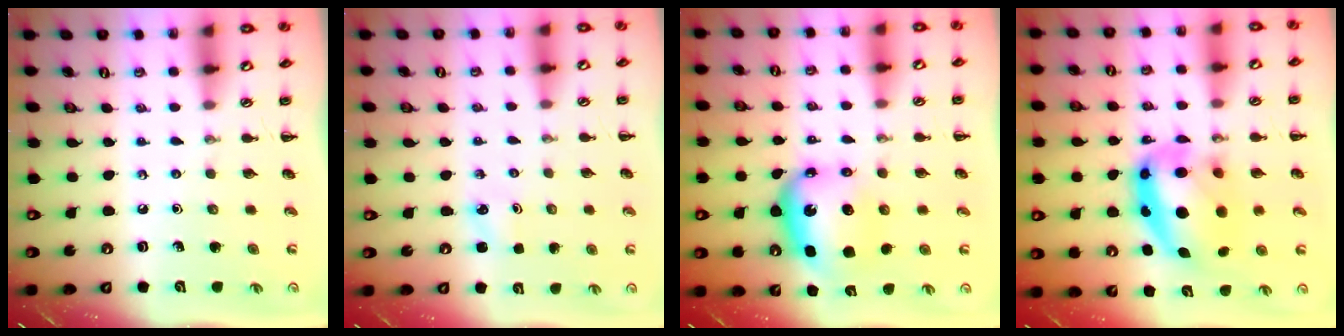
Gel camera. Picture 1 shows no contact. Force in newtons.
{"total": 1.8, "press": 1.7, "slide": 0.5}
{"total": 8.1, "press": 7.9, "slide": 1.8}
{"total": 15.1, "press": 14.7, "slide": 3.6}